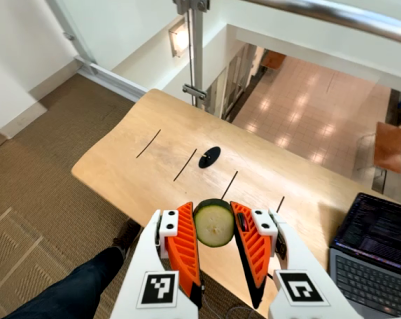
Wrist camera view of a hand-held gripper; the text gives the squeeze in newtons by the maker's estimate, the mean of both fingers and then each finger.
{"total": 11.4, "left": 11.3, "right": 11.5}